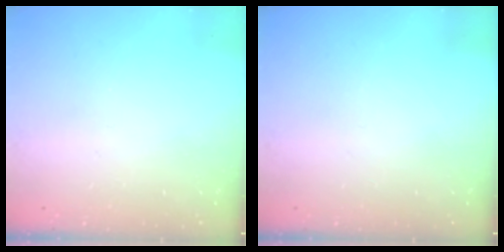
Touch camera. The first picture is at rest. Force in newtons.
{"total": 0.0}